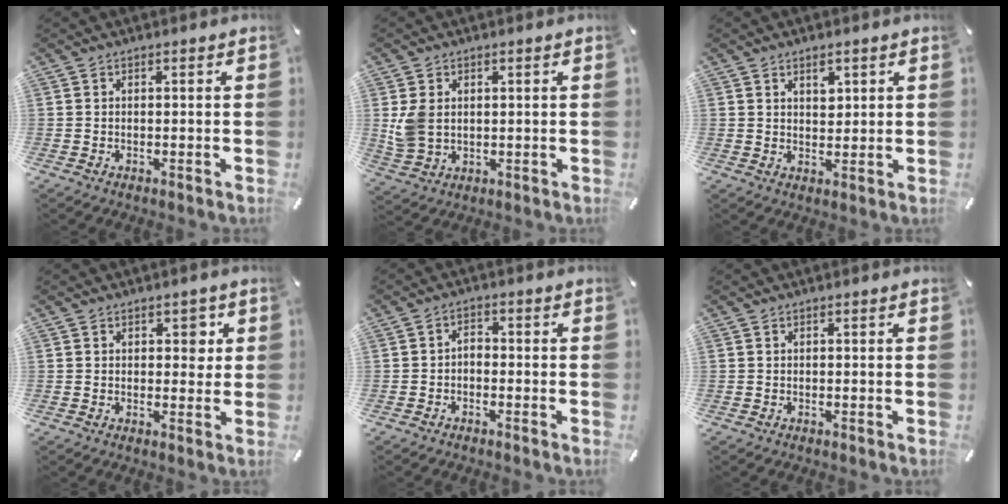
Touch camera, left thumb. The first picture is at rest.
{"total": 6.3, "force": [1.0, 4.6, 4.1], "torque": [-0.091, 0.005, 0.023]}
{"total": 3.3, "force": [1.8, 2.1, 1.8], "torque": [-0.015, -0.006, 0.027]}
{"total": 3.7, "force": [1.2, 2.4, 2.4], "torque": [-0.011, -0.008, 0.010]}
{"total": 2.3, "force": [-1.5, 1.3, 1.1], "torque": [-0.022, 0.012, -0.031]}
{"total": 0.0}